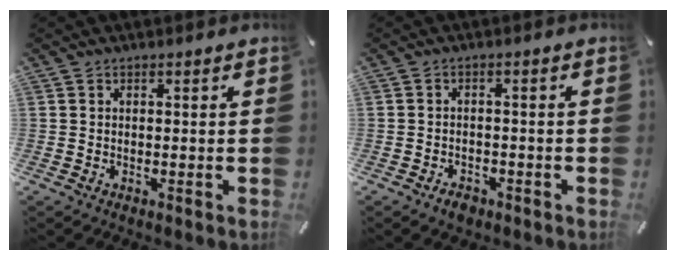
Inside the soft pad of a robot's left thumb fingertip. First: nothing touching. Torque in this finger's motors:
{"motor_torque": [-0.09, 0.23, 0.01, 0.02, 0.00]}